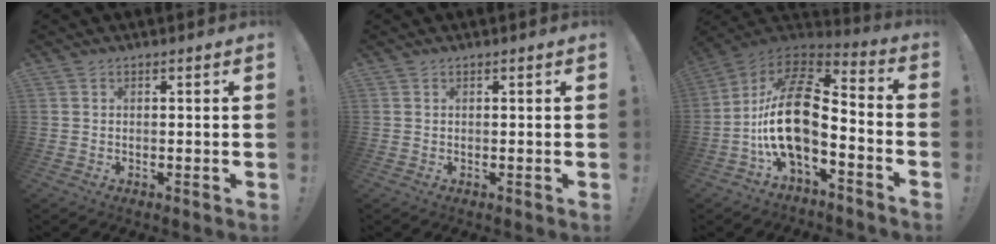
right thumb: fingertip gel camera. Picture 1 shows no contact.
{"total": 0.0}
{"total": 18.8, "force": [-3.3, 8.9, 16.3], "torque": [-0.328, 0.020, -0.056]}